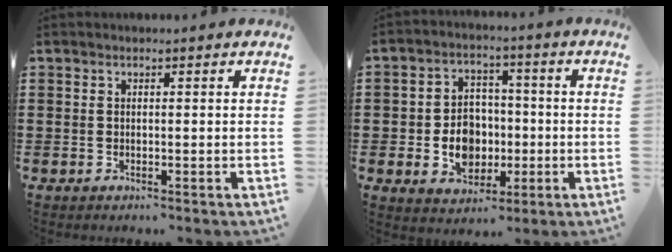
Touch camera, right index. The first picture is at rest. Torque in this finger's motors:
{"motor_torque": [2.14, 0.00, 0.36, 0.09]}